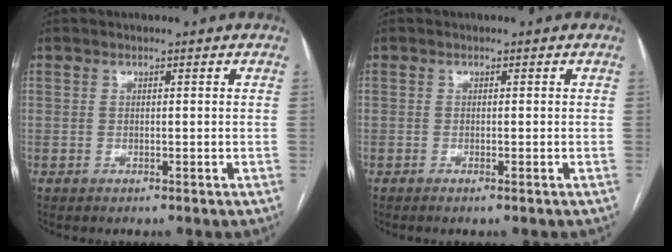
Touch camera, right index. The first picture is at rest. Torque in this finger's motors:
{"motor_torque": [-0.01, 0.01, 0.00, 0.01]}